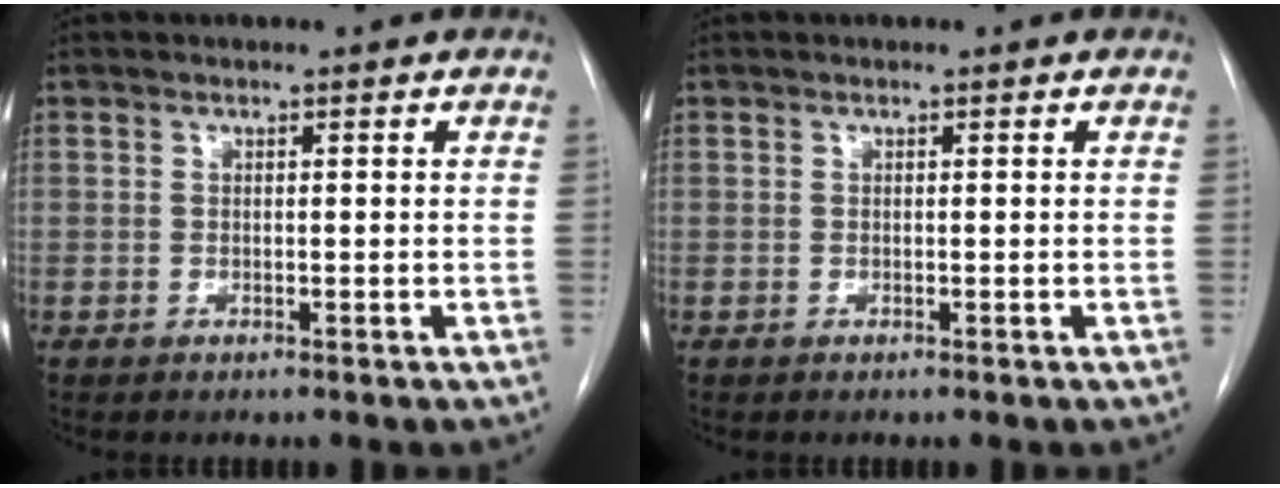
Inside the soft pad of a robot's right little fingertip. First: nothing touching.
{"total": 0.0}